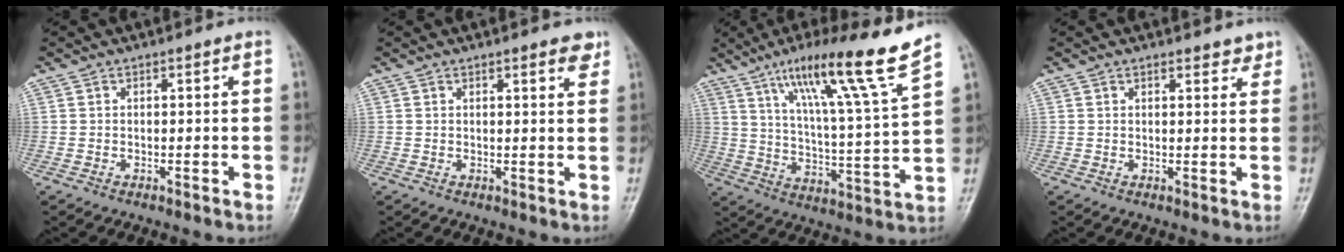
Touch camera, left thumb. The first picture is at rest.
{"total": 3.1, "force": [2.2, 0.8, 2.0], "torque": [-0.012, -0.009, 0.025]}
{"total": 18.0, "force": [12.1, -0.6, 13.3], "torque": [-0.201, -0.062, 0.196]}
{"total": 2.9, "force": [2.4, 1.1, 1.1], "torque": [0.006, -0.011, 0.028]}